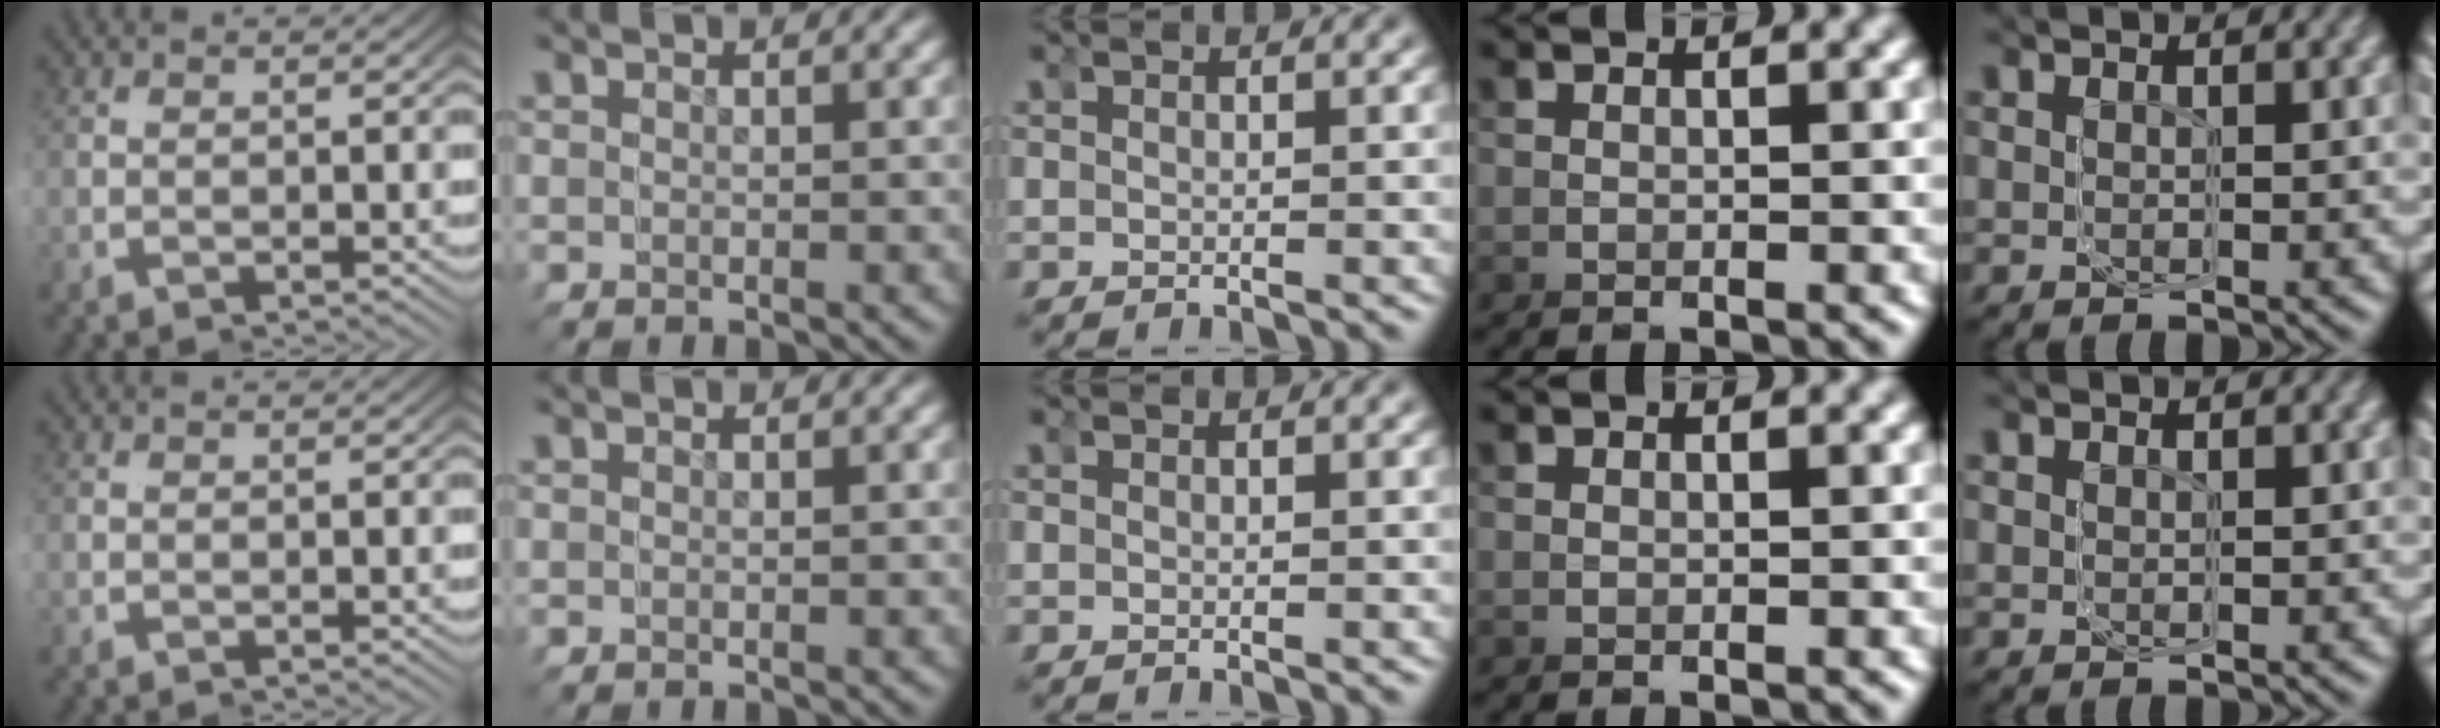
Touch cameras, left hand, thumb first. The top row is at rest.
{}